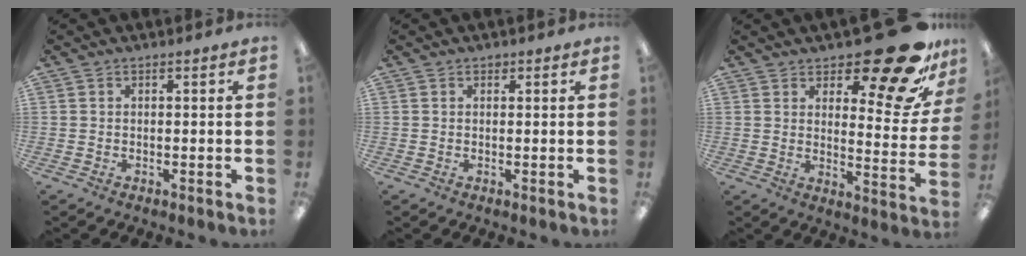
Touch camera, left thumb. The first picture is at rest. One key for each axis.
{"total": 0.7, "fx": 0.5, "fy": 0.4, "fz": 0.1, "tx": 0.005, "ty": -0.001, "tz": 0.007}
{"total": 19.7, "fx": 13.8, "fy": 6.7, "fz": 12.3, "tx": -0.139, "ty": -0.103, "tz": 0.223}